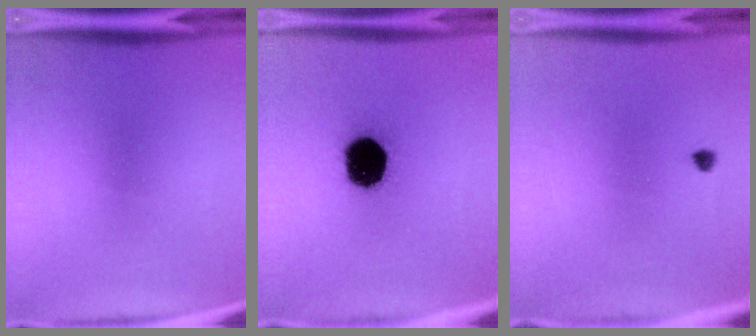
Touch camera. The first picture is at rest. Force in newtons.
{"total": 17.1}
{"total": 1.0}